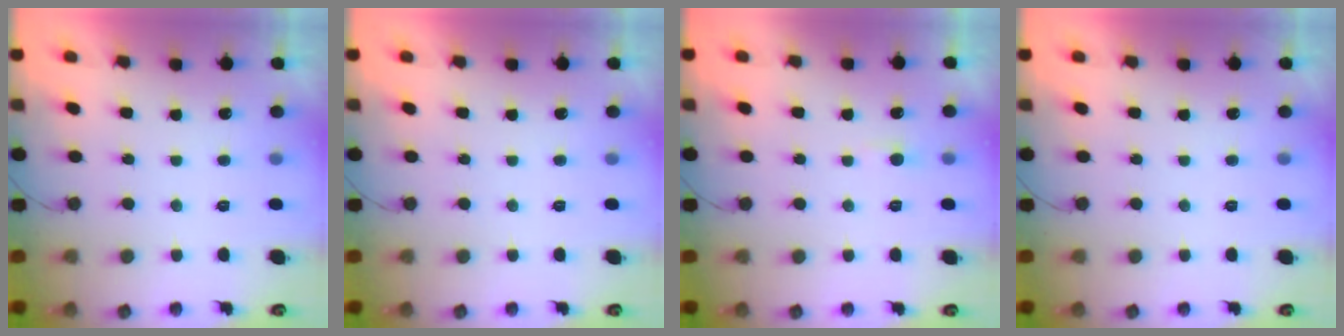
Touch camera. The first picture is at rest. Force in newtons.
{"total": 0.0}
{"total": 2.6, "press": 2.6, "slide": 0.2}
{"total": 0.0}